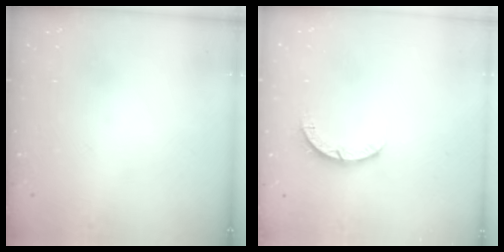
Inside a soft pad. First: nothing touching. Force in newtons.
{"total": 3.2, "press": 3.2, "slide": 0.4}